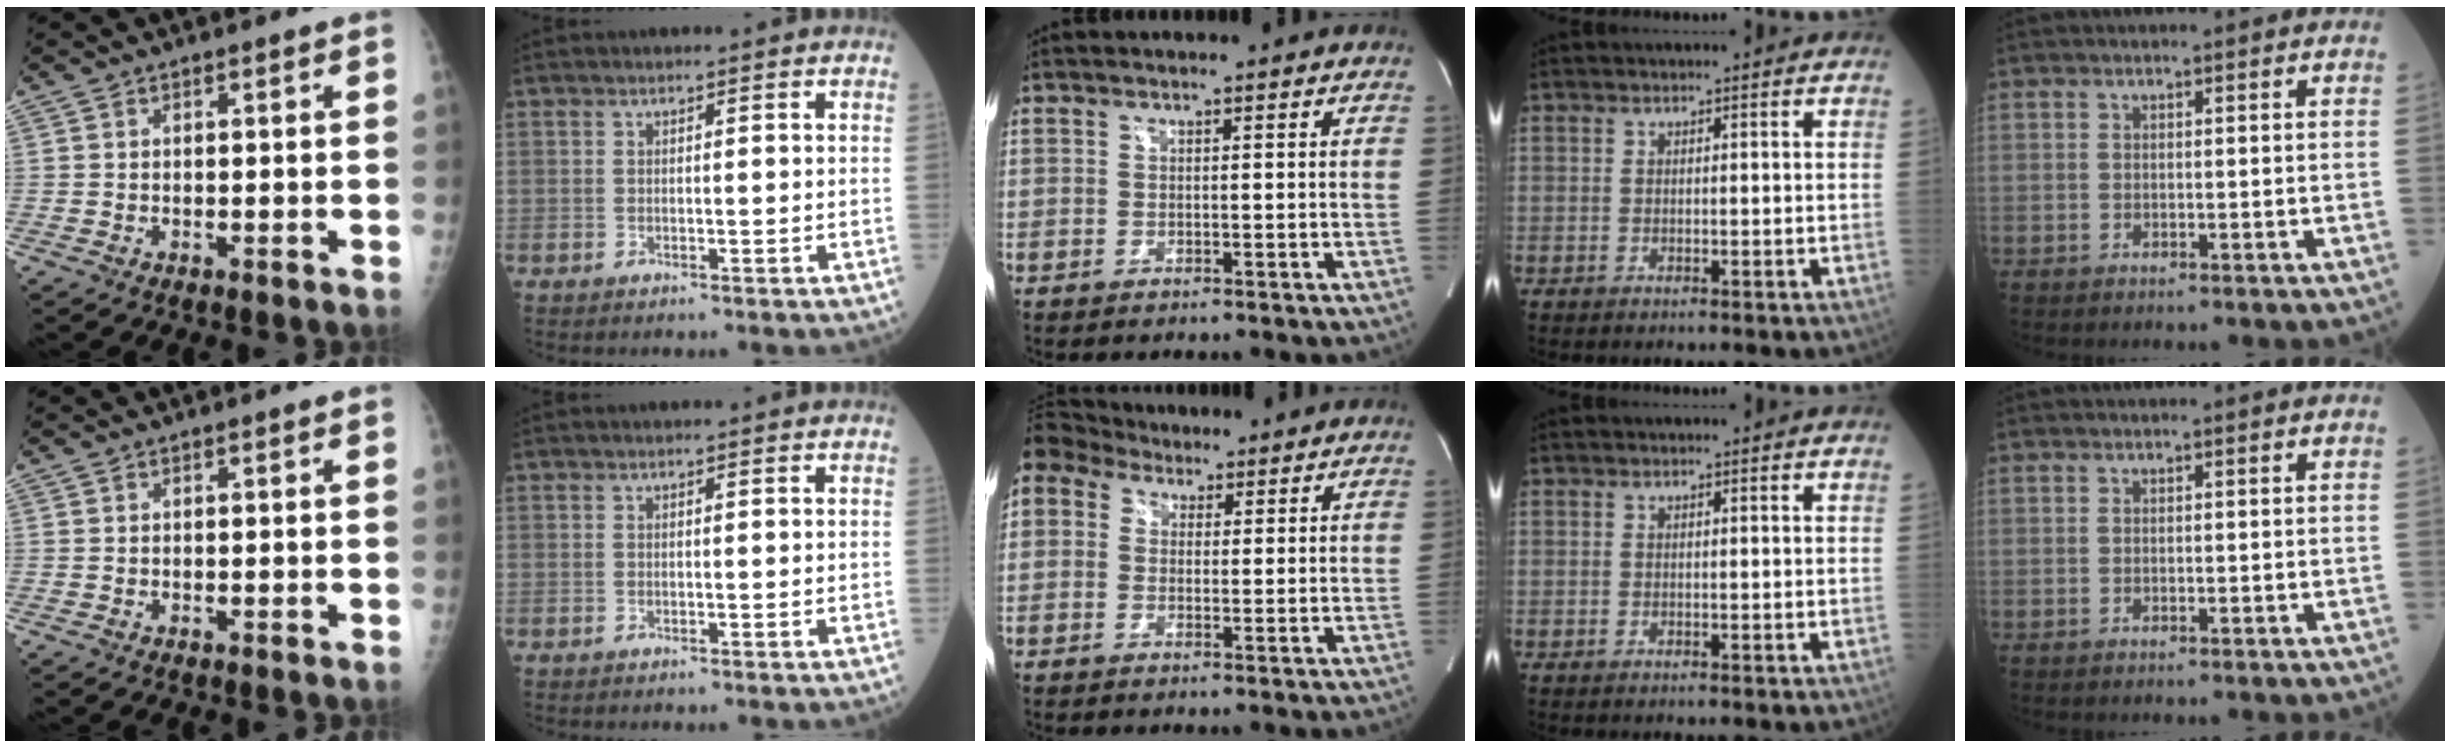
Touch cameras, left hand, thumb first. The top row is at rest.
{"middle": {"total": 14.1, "force": [8.1, 10.1, 5.6], "torque": [-0.171, 0.084, 0.154]}}